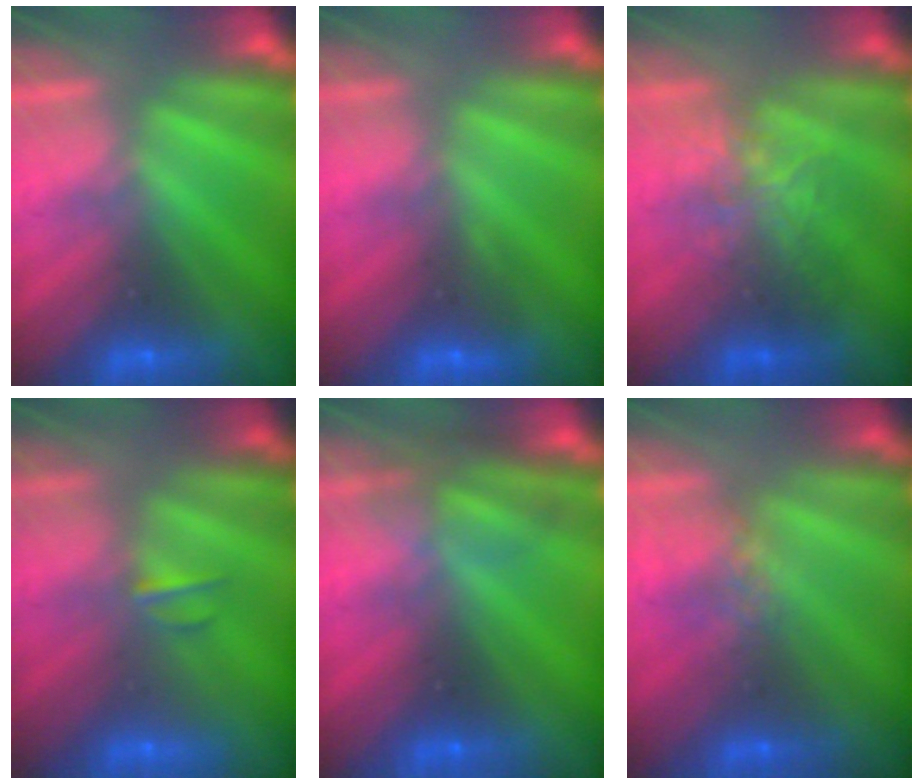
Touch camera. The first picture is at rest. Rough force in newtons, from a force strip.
{"total": 2.9}
{"total": 2.5}
{"total": 2.1}
{"total": 2.6}
{"total": 4.5}